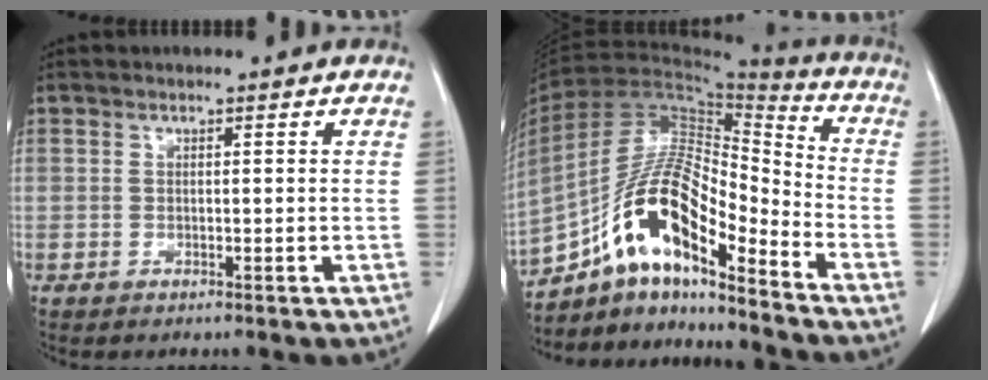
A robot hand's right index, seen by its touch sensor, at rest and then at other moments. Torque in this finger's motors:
{"motor_torque": [1.34, -0.80, 0.88, 0.21]}